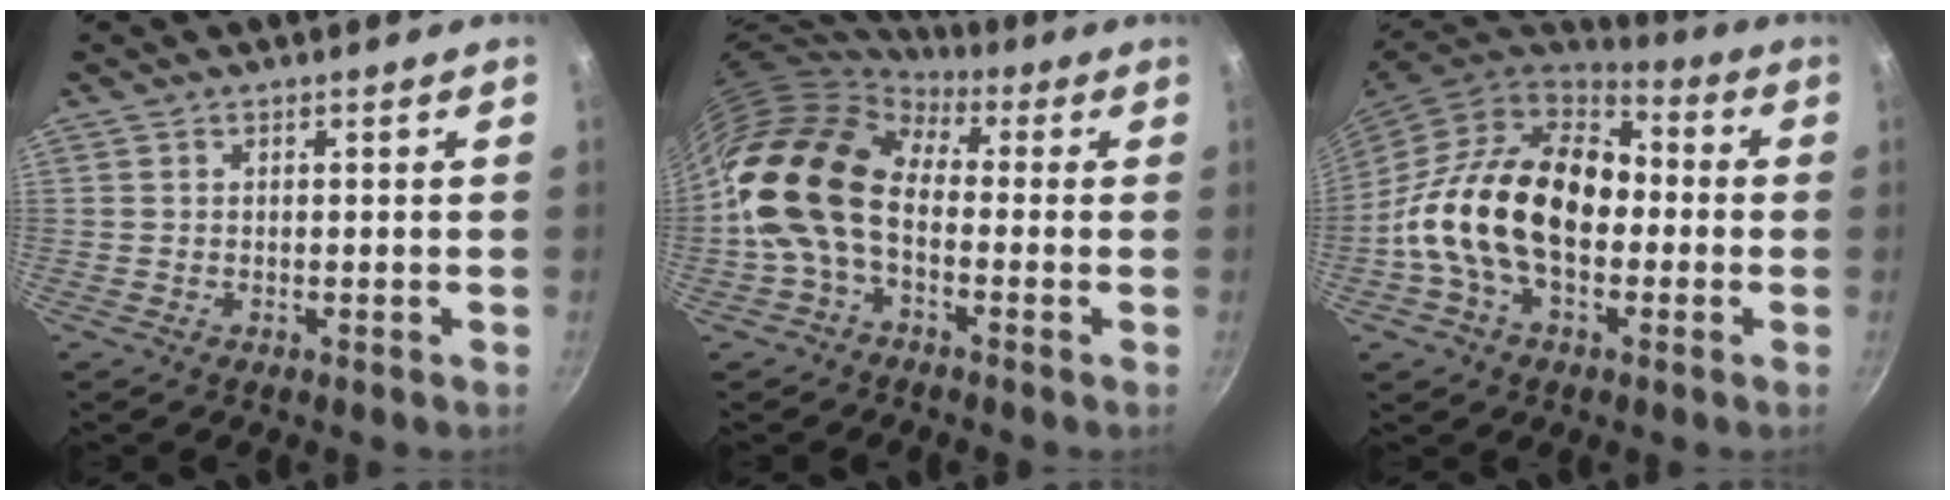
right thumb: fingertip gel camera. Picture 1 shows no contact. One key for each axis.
{"total": 15.1, "fx": -0.9, "fy": 9.9, "fz": 11.4, "tx": -0.194, "ty": 0.027, "tz": -0.035}
{"total": 21.5, "fx": -1.9, "fy": 14.1, "fz": 16.2, "tx": -0.256, "ty": 0.043, "tz": -0.047}